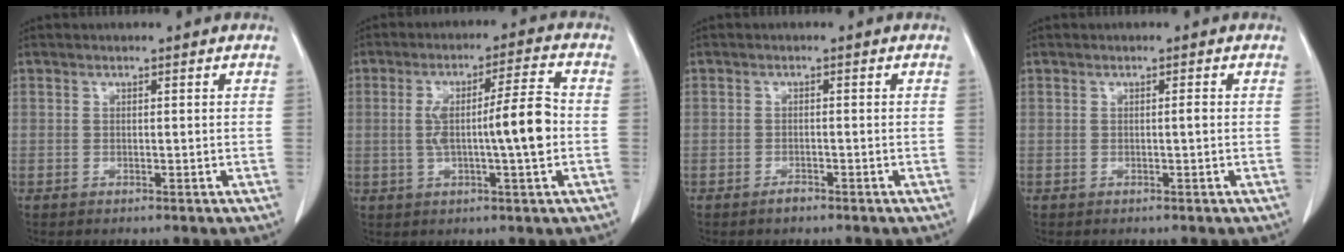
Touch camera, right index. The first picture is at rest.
{"total": 9.7, "force": [-0.8, 0.4, 9.7], "torque": [-0.163, 0.014, -0.015]}
{"total": 1.2, "force": [-1.0, 0.4, 0.5], "torque": [-0.008, 0.001, -0.014]}
{"total": 0.6, "force": [-0.1, 0.0, 0.6], "torque": [-0.008, 0.001, -0.002]}